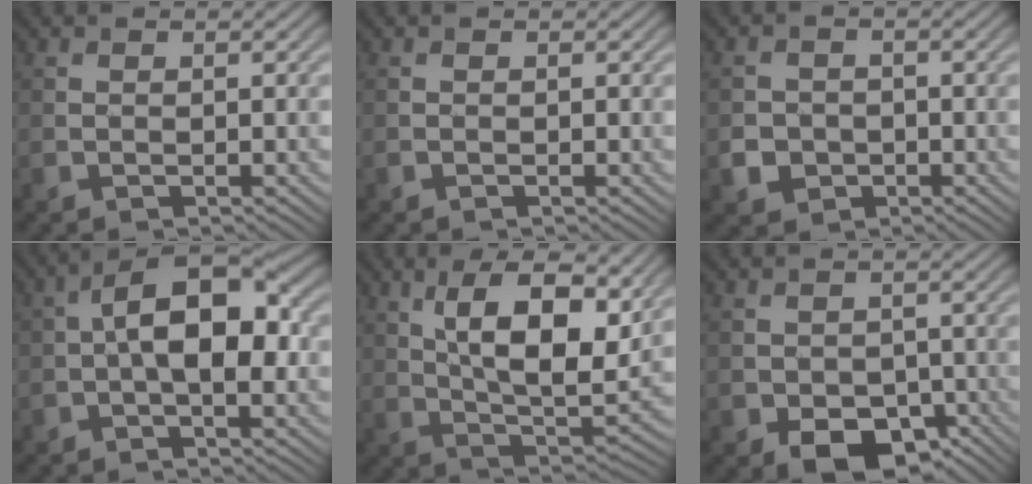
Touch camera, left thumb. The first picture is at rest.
{"total": 0.0}
{"total": 3.4, "force": [-1.2, 3.0, 1.0], "torque": [-0.015, -0.008, -0.027]}
{"total": 9.8, "force": [0.2, 5.1, 8.4], "torque": [-0.137, 0.014, -0.008]}
{"total": 12.7, "force": [4.7, 5.2, 10.6], "torque": [-0.183, -0.010, 0.085]}
{"total": 7.5, "force": [-4.0, 4.6, 4.3], "torque": [-0.064, -0.019, -0.056]}